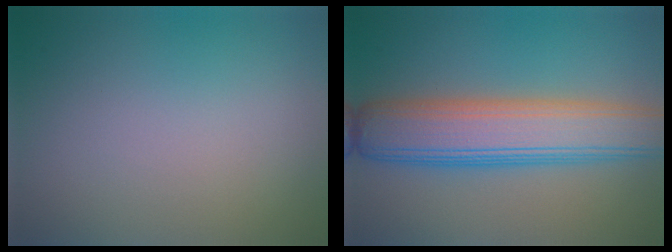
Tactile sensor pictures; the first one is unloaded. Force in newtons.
{"total": 8.1, "press": 8.1, "slide": 0.3}